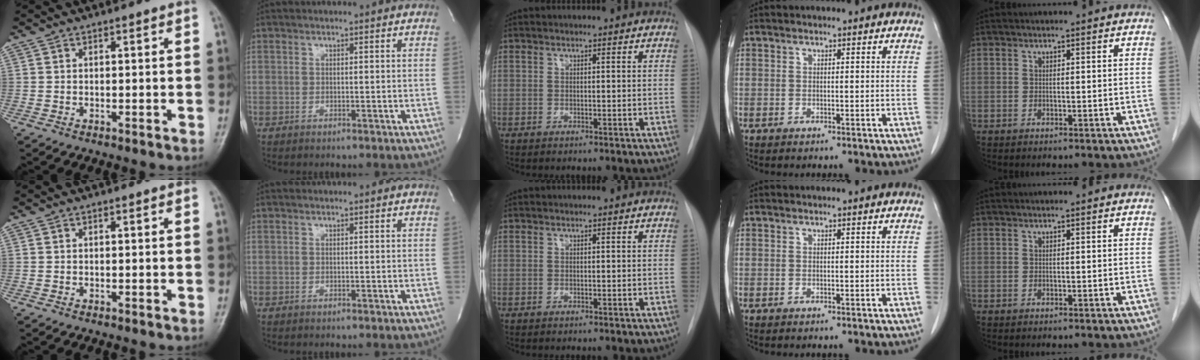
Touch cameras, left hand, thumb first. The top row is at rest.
{}